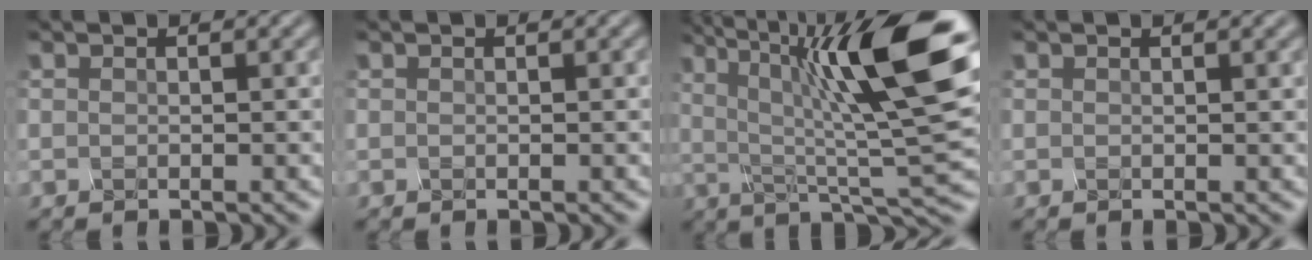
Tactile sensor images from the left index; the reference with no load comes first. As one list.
[{"total": 0.0}, {"total": 11.9, "force": [3.3, 2.0, 11.2], "torque": [-0.171, 0.010, 0.071]}, {"total": 1.5, "force": [0.6, 0.5, 1.2], "torque": [-0.011, 0.016, 0.004]}]